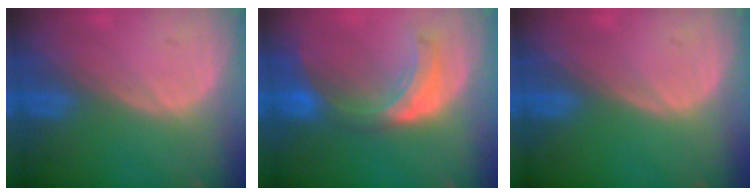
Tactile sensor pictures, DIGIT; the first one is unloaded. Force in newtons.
{"total": 8.0, "press": 7.1, "slide": 3.8}
{"total": 0.0}